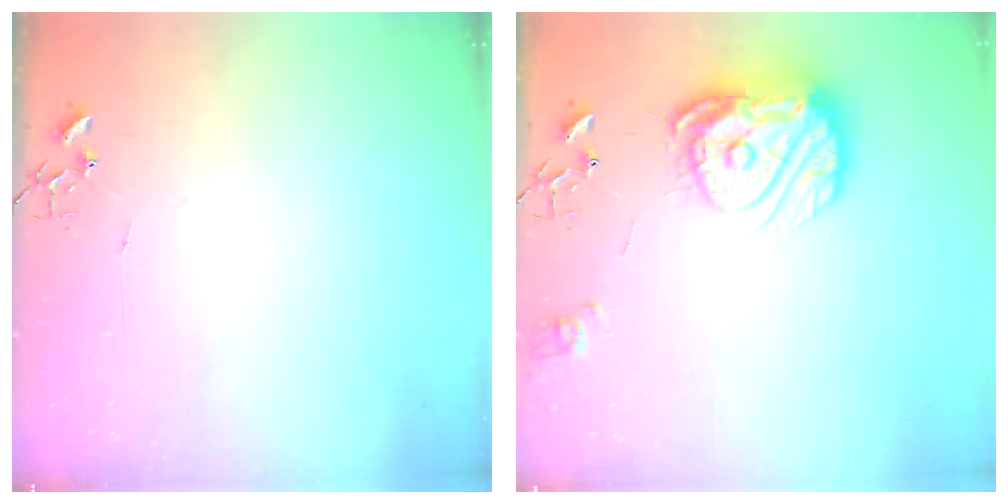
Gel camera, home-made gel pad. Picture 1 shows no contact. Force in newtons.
{"total": 17.3, "press": 17.2, "slide": 1.9}